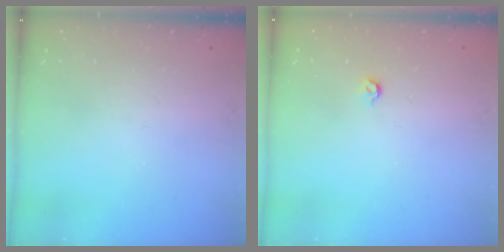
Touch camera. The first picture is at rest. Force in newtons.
{"total": 3.6, "press": 3.6, "slide": 0.7}